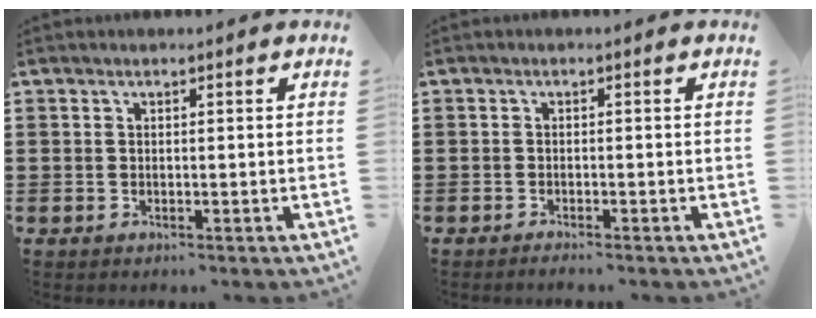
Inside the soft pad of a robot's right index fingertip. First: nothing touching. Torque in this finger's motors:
{"motor_torque": [-0.74, 0.80, 0.04, 0.02]}